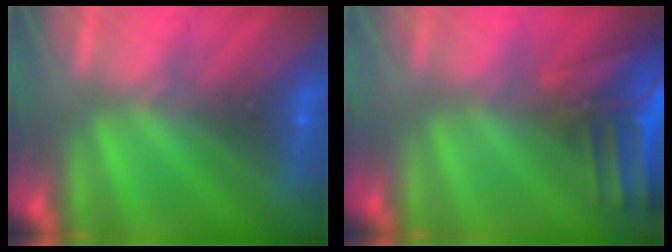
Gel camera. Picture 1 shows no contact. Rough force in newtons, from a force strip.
{"total": 8.4}